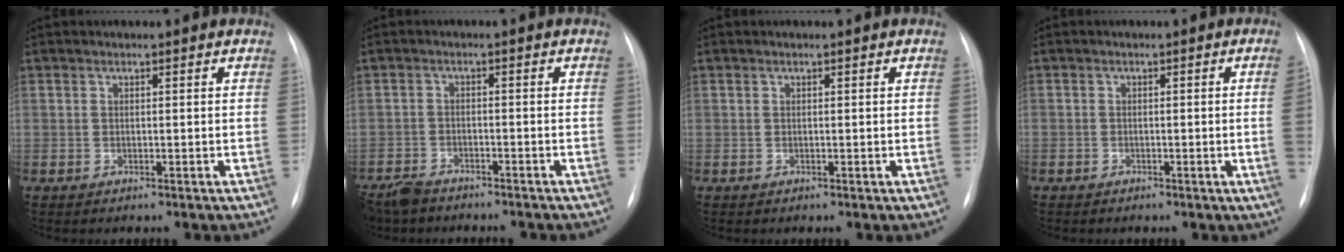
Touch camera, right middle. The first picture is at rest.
{"total": 7.2, "force": [-6.5, 2.2, 2.2], "torque": [-0.040, -0.016, -0.110]}
{"total": 0.0}
{"total": 2.3, "force": [-0.5, -0.4, 2.2], "torque": [-0.031, 0.001, -0.009]}